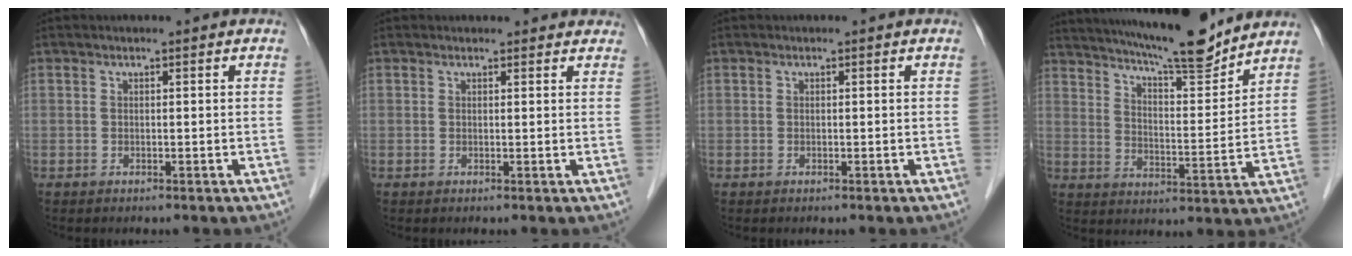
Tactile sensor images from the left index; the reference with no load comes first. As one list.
[{"total": 4.2, "force": [3.9, 1.4, 0.6], "torque": [0.001, 0.012, 0.034]}, {"total": 0.0}, {"total": 16.0, "force": [14.2, 1.0, 7.2], "torque": [-0.119, -0.006, 0.214]}]